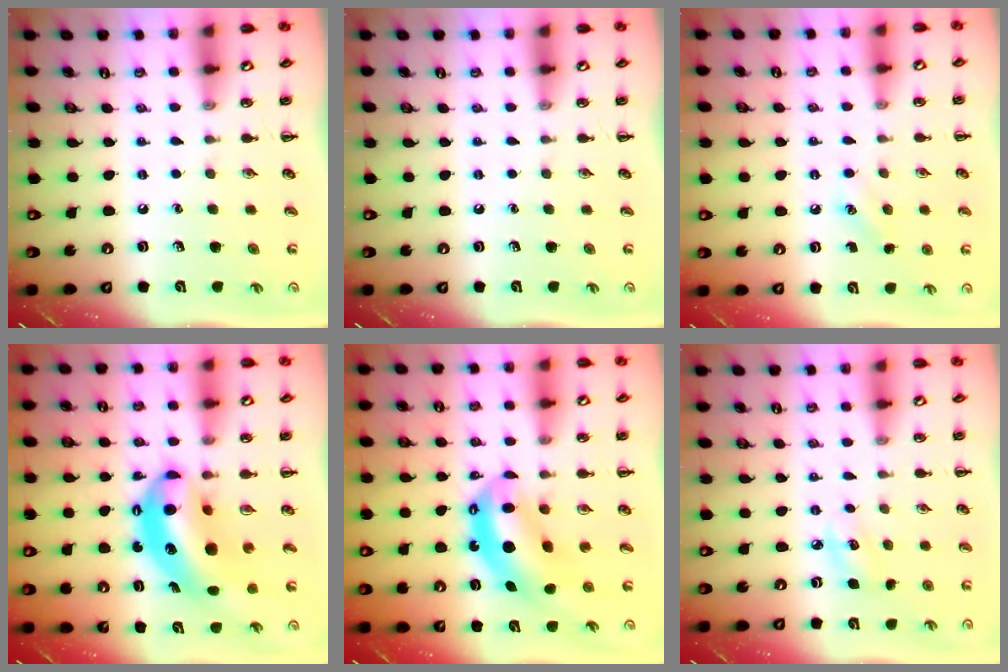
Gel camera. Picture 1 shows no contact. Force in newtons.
{"total": 0.0}
{"total": 6.7, "press": 6.5, "slide": 1.7}
{"total": 12.9, "press": 12.4, "slide": 3.4}
{"total": 9.9, "press": 9.6, "slide": 2.4}
{"total": 5.2, "press": 5.1, "slide": 1.2}